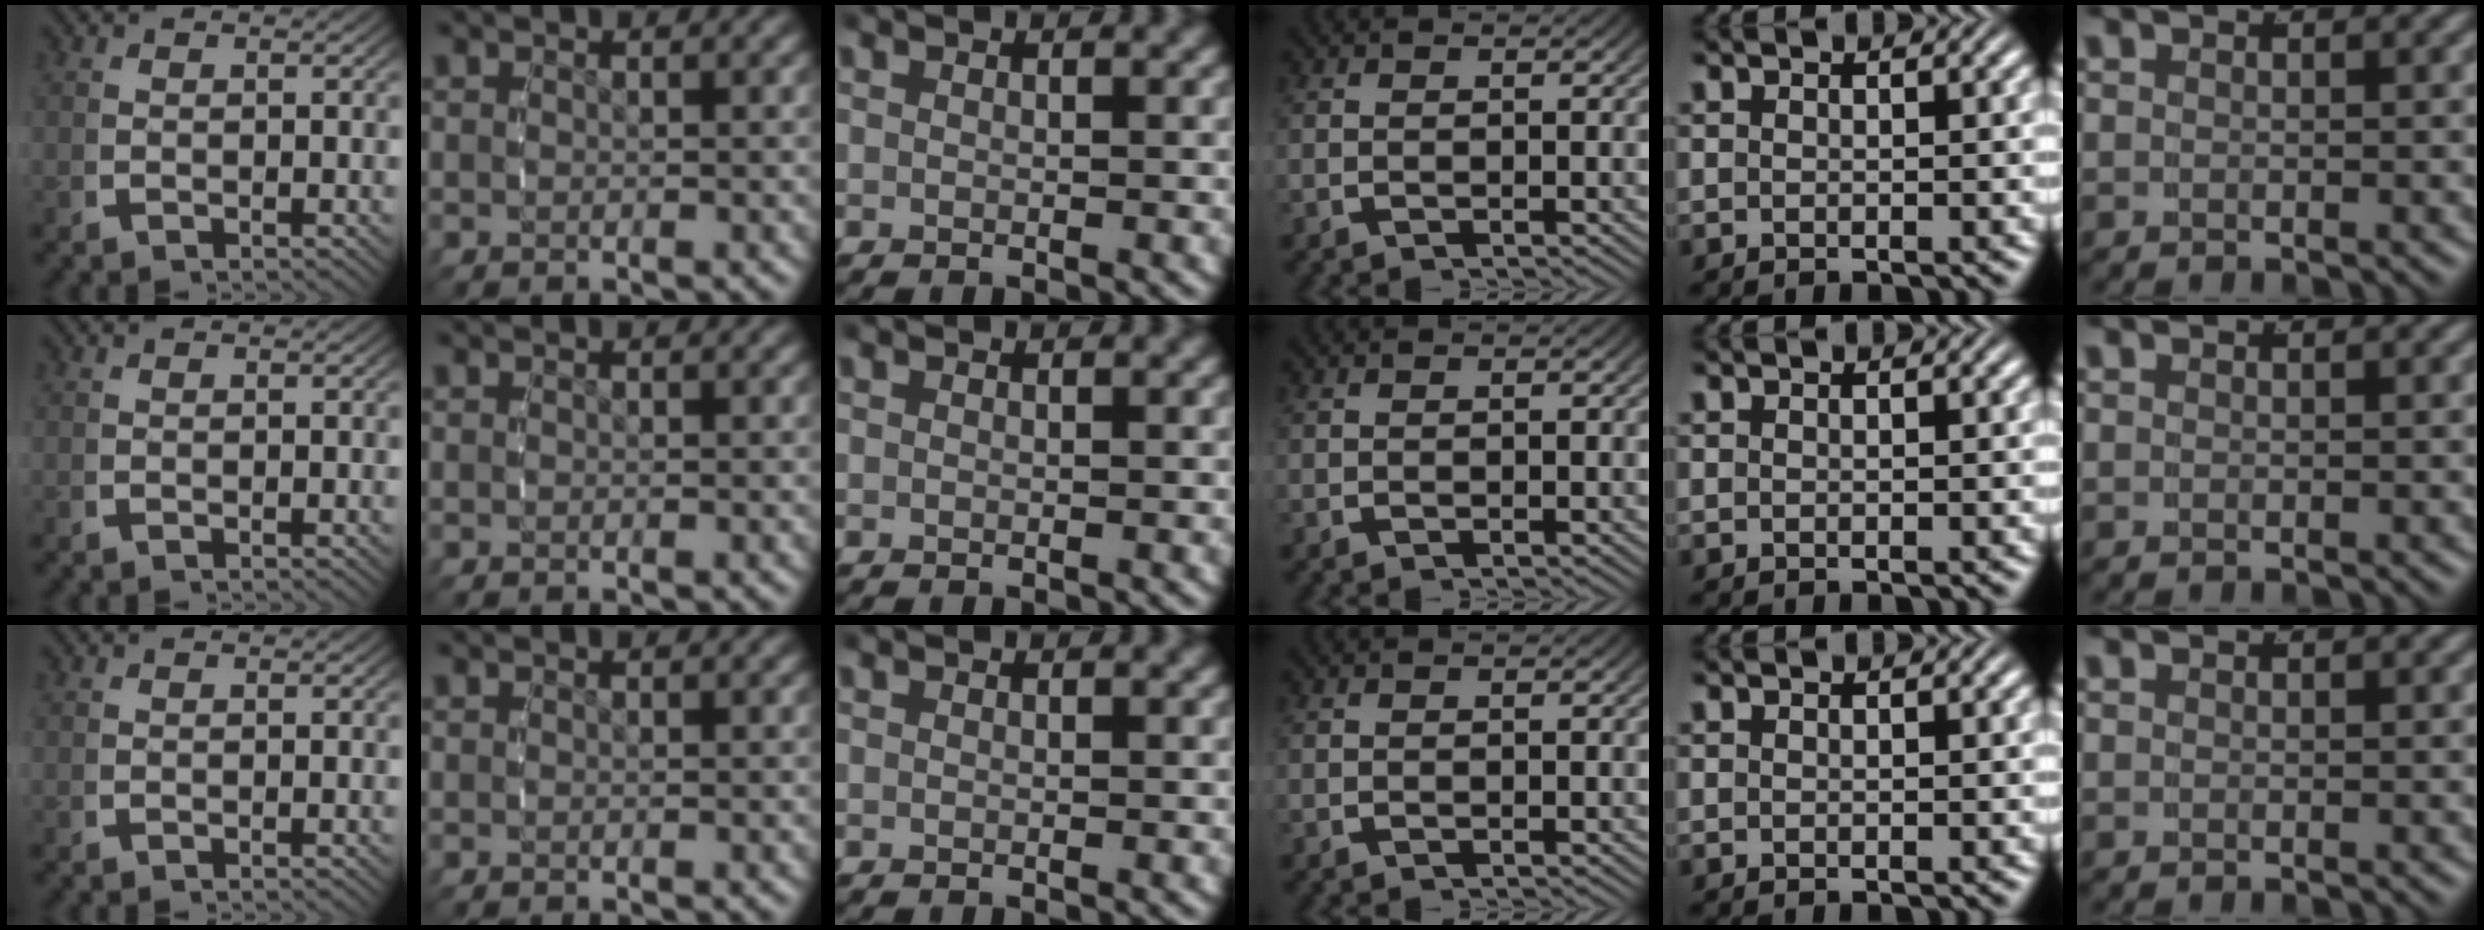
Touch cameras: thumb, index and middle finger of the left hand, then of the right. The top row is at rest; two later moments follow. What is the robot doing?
{"motion": "reach", "object": "photo album"}